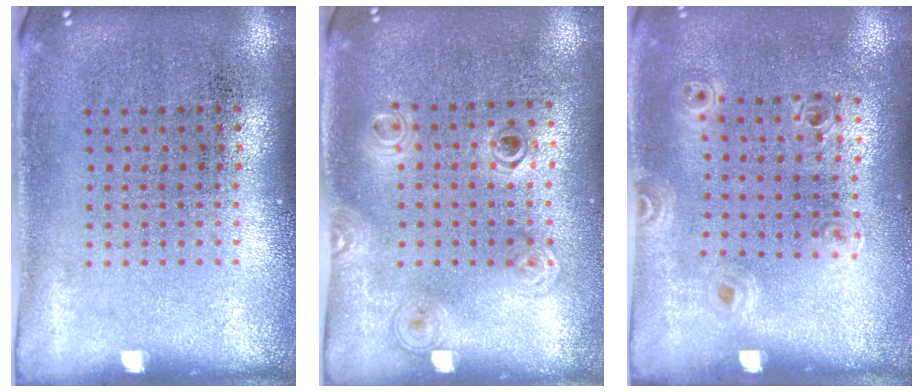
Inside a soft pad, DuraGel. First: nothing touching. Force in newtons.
{"total": 1.2, "press": 1.1, "slide": 0.5}
{"total": 0.9, "press": 0.8, "slide": 0.3}